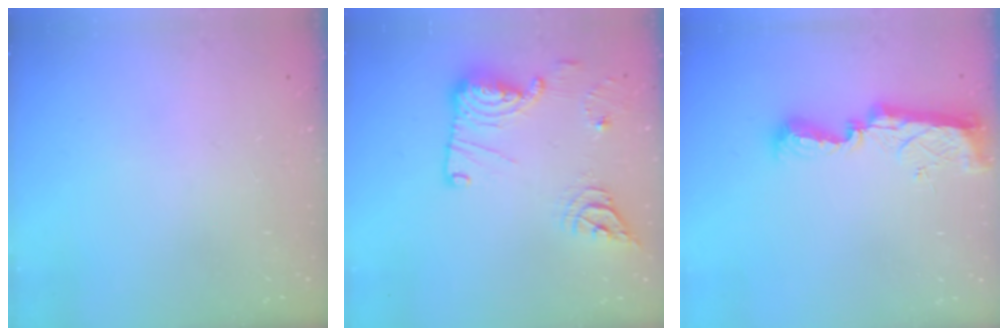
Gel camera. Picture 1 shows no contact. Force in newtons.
{"total": 17.4, "press": 17.2, "slide": 2.7}
{"total": 9.4, "press": 9.4, "slide": 0.4}